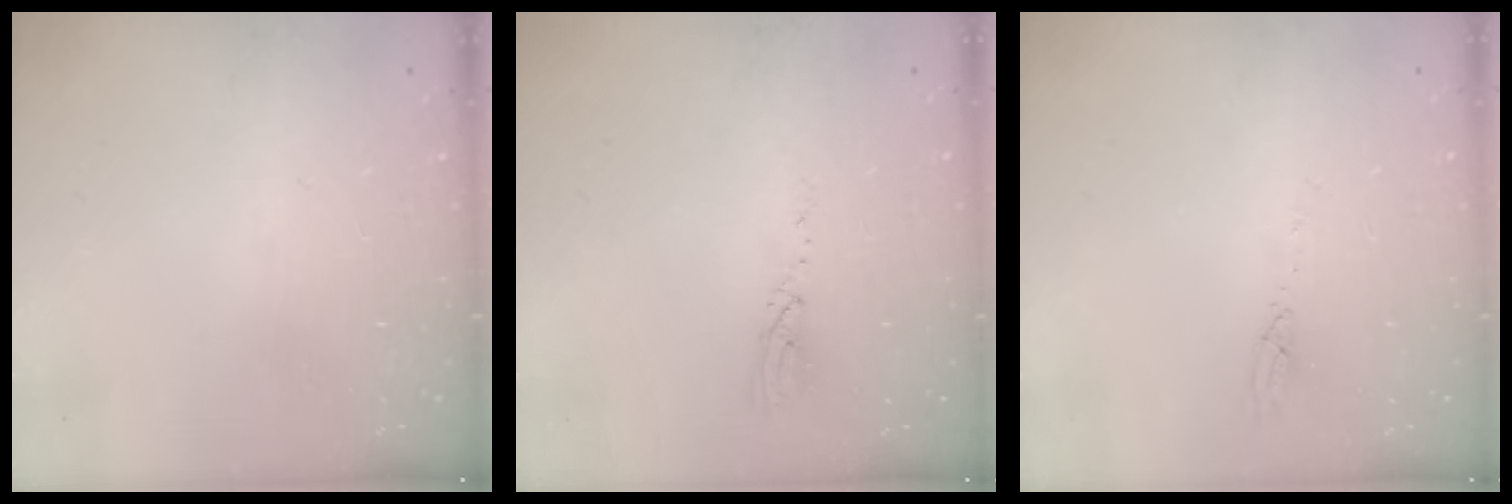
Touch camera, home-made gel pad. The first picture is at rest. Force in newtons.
{"total": 3.5, "press": 3.5, "slide": 0.3}
{"total": 2.7, "press": 2.7, "slide": 0.2}